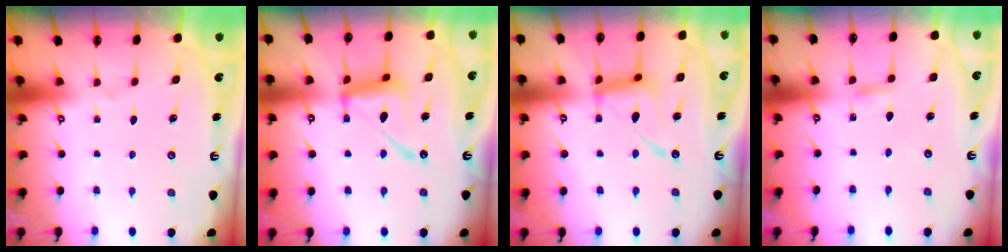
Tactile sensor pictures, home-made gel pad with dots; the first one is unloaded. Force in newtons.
{"total": 13.9, "press": 13.8, "slide": 1.2}
{"total": 13.1, "press": 13.0, "slide": 1.2}
{"total": 1.6, "press": 1.6, "slide": 0.1}